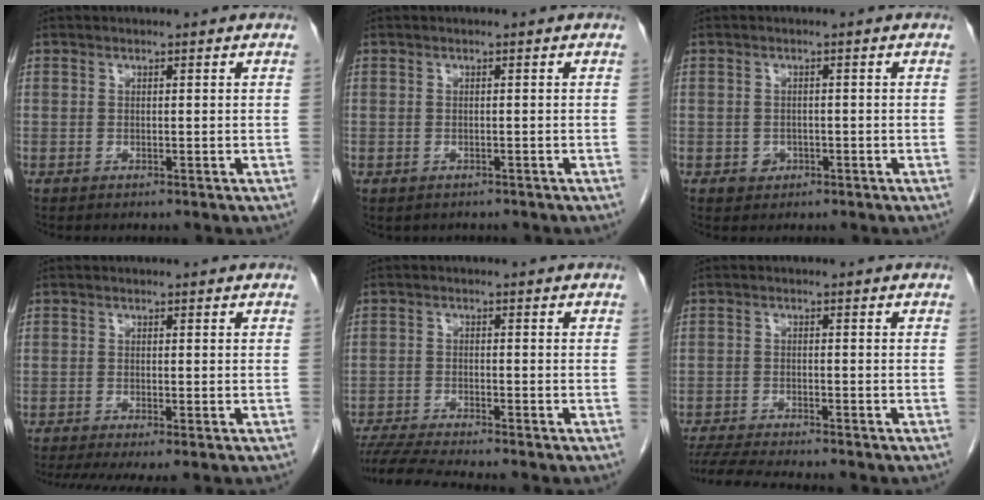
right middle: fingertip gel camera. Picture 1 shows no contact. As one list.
[{"total": 1.1, "force": [-0.9, 0.6, 0.1], "torque": [-0.008, -0.001, -0.011]}, {"total": 1.6, "force": [-0.6, 1.4, 0.5], "torque": [-0.006, 0.005, -0.005]}, {"total": 5.4, "force": [-3.9, 0.7, 3.7], "torque": [-0.056, -0.017, -0.066]}, {"total": 7.2, "force": [-6.6, -0.9, 2.8], "torque": [-0.046, -0.020, -0.115]}, {"total": 8.2, "force": [-7.5, 0.0, 3.5], "torque": [-0.056, -0.017, -0.122]}]